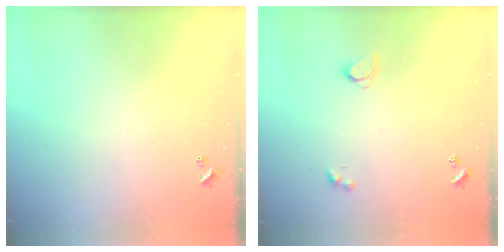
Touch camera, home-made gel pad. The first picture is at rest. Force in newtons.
{"total": 2.6, "press": 2.6, "slide": 0.3}